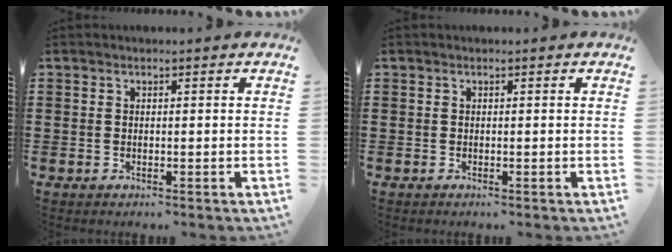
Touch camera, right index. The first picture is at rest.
{"total": 0.0}